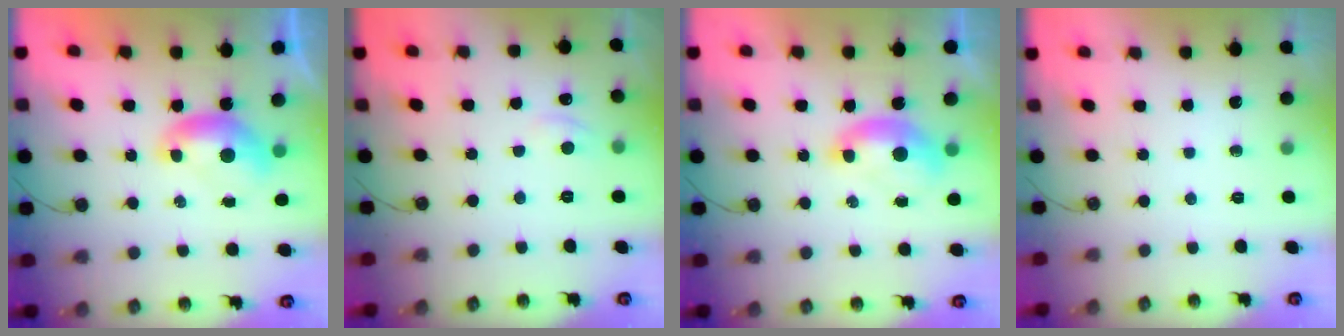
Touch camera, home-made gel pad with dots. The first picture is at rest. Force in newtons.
{"total": 2.2, "press": 2.2, "slide": 0.5}
{"total": 1.6, "press": 1.5, "slide": 0.6}
{"total": 0.0}